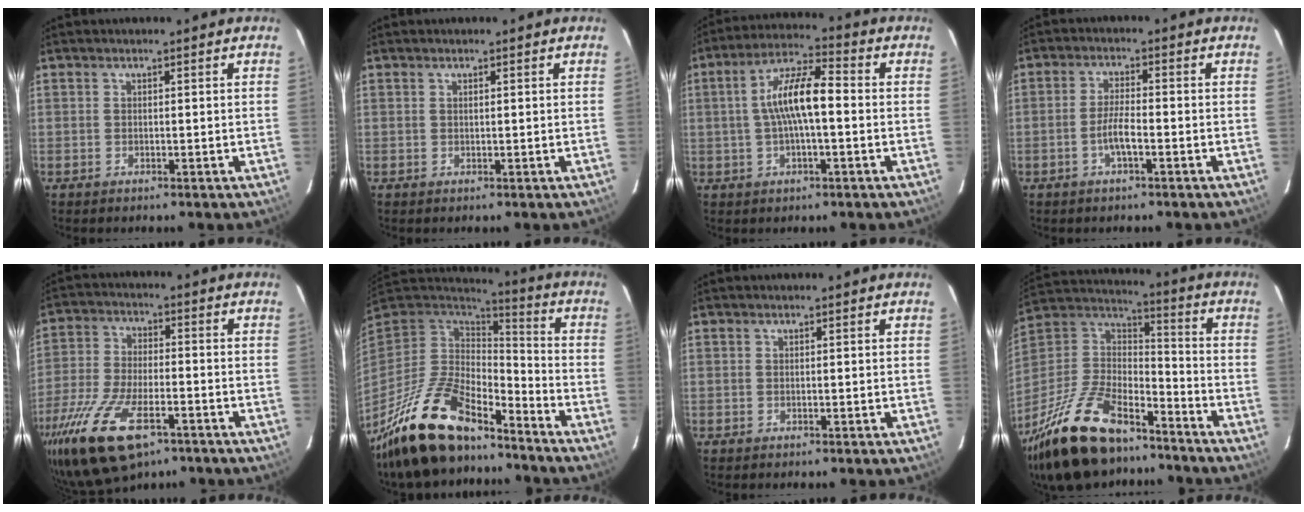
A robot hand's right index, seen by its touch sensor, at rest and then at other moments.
{"total": 0.0}
{"total": 10.0, "force": [-0.4, 2.6, 9.6], "torque": [-0.183, 0.018, -0.008]}
{"total": 4.0, "force": [-1.8, 0.5, 3.5], "torque": [-0.073, 0.002, -0.035]}
{"total": 19.5, "force": [-11.5, 8.3, 13.4], "torque": [-0.295, -0.052, -0.206]}
{"total": 21.7, "force": [-16.1, 7.3, 12.5], "torque": [-0.252, -0.031, -0.288]}
{"total": 0.0}
{"total": 26.8, "force": [-19.3, 11.0, 15.0], "torque": [-0.313, -0.006, -0.325]}